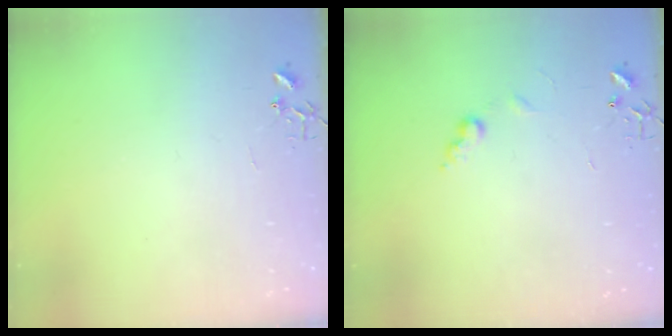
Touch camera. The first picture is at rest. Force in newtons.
{"total": 5.6, "press": 5.5, "slide": 0.7}